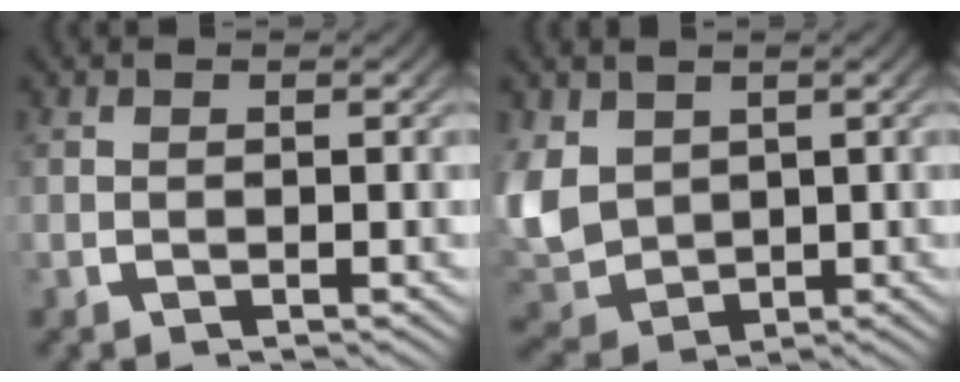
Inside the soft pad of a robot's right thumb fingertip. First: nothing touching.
{"total": 8.2, "force": [-0.5, 6.7, 4.7], "torque": [-0.154, -0.048, 0.024]}